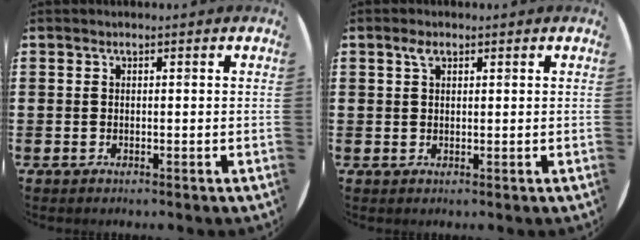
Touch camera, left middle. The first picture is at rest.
{"total": 1.7, "force": [1.0, 0.9, 1.0], "torque": [-0.006, -0.001, 0.014]}